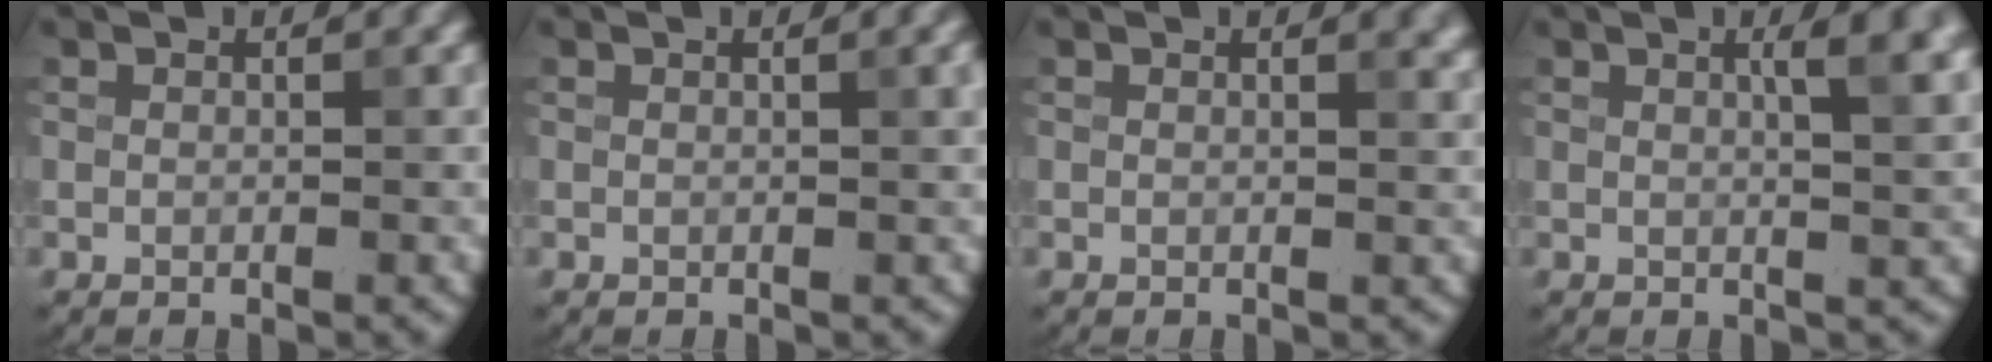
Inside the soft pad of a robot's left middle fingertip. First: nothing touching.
{"total": 1.8, "force": [0.6, 0.6, 1.6], "torque": [-0.015, 0.006, 0.006]}
{"total": 1.7, "force": [1.1, 0.7, 1.1], "torque": [-0.002, 0.005, 0.013]}
{"total": 4.7, "force": [1.5, 1.5, 4.2], "torque": [-0.035, 0.012, 0.014]}